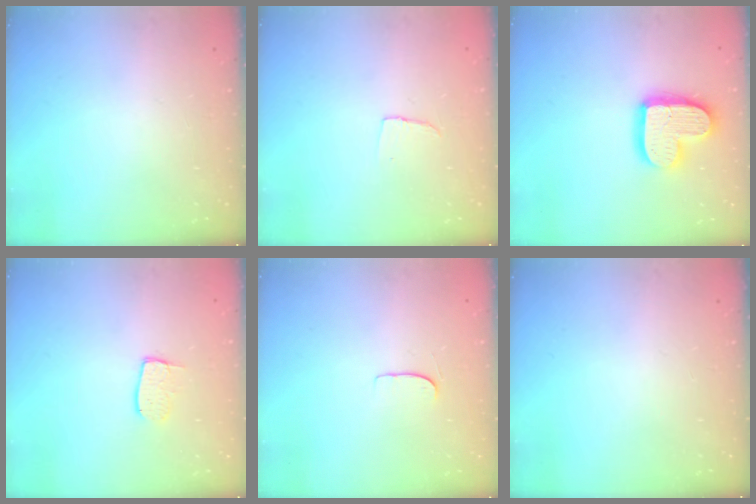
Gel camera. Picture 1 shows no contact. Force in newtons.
{"total": 4.2, "press": 4.2, "slide": 0.3}
{"total": 15.5, "press": 15.4, "slide": 1.2}
{"total": 6.7, "press": 6.7, "slide": 0.4}
{"total": 5.1, "press": 5.1, "slide": 0.4}
{"total": 0.0}